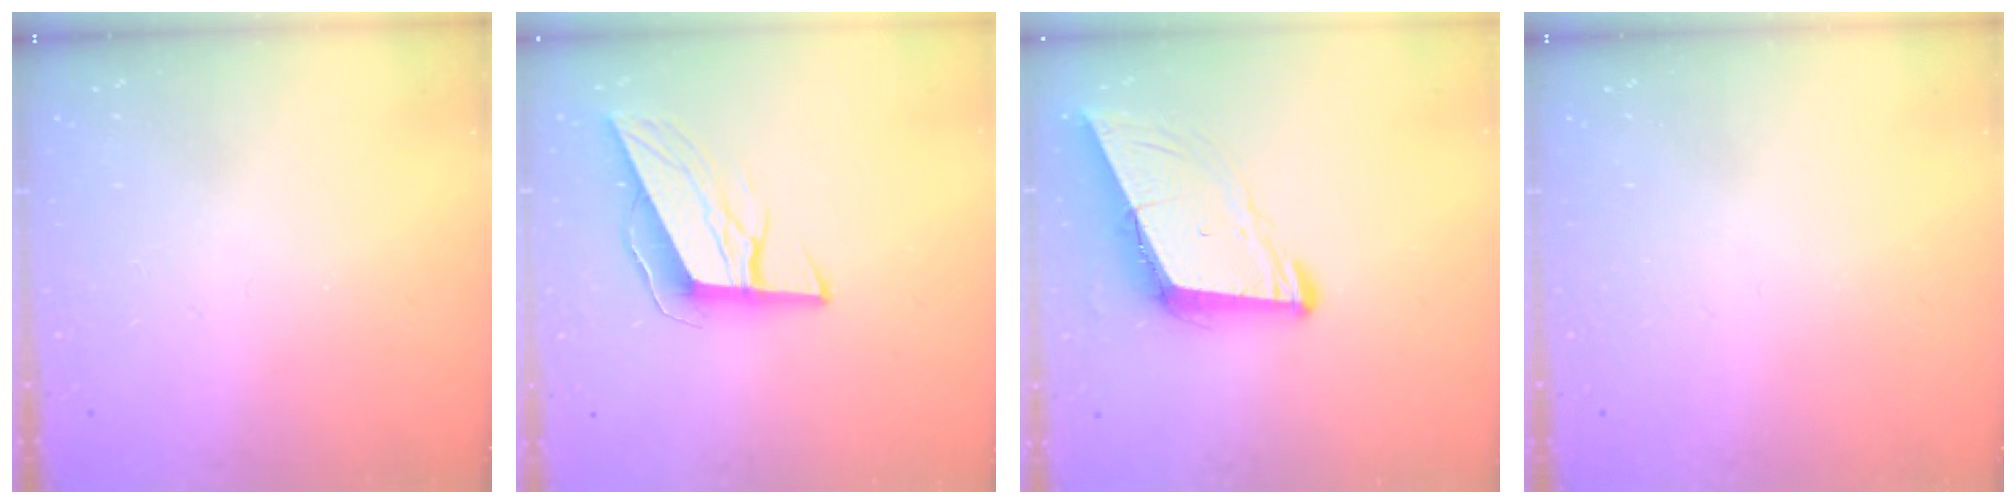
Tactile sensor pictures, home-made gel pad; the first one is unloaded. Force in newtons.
{"total": 9.9, "press": 9.5, "slide": 2.7}
{"total": 8.9, "press": 8.0, "slide": 3.7}
{"total": 0.0}